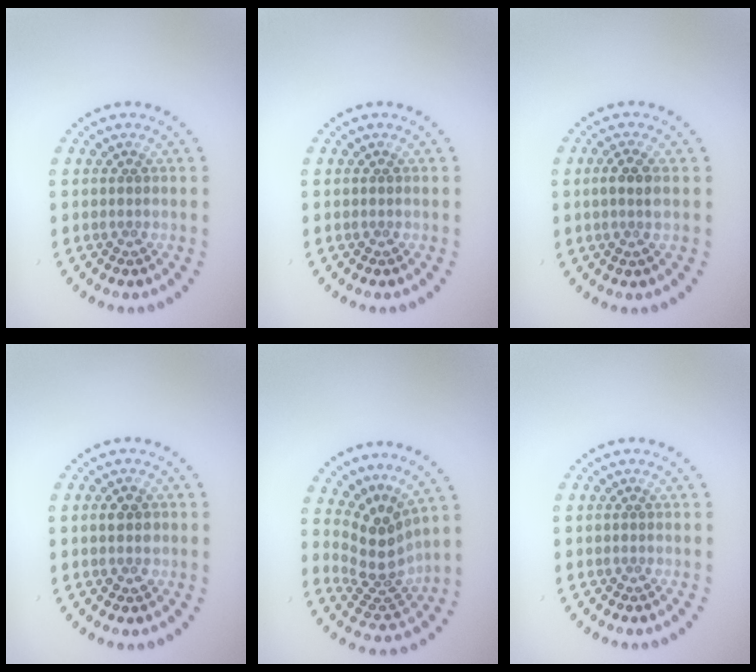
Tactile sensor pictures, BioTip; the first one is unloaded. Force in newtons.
{"total": 0.0}
{"total": 1.9, "press": 1.7, "slide": 0.9}
{"total": 1.2, "press": 1.2, "slide": 0.1}
{"total": 3.9, "press": 2.7, "slide": 2.8}
{"total": 0.0}